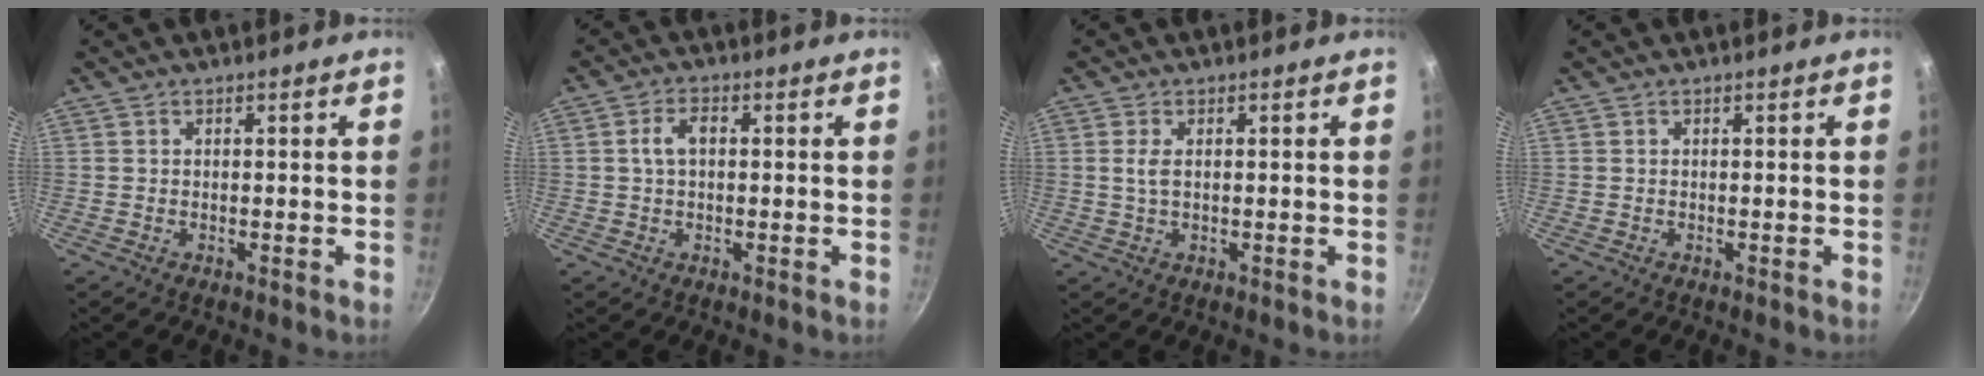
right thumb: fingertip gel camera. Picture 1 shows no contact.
{"total": 3.6, "force": [0.4, 2.2, 2.8], "torque": [-0.049, 0.014, 0.005]}
{"total": 2.3, "force": [0.4, 1.1, 2.0], "torque": [-0.040, -0.001, 0.009]}
{"total": 0.0}